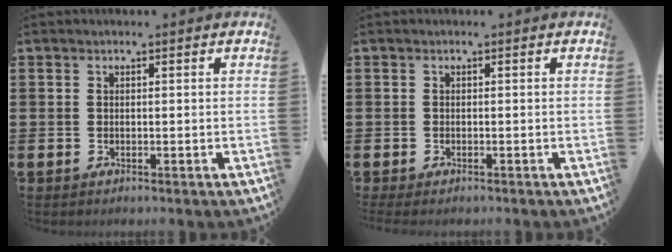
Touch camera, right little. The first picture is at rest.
{"total": 0.6, "force": [-0.5, 0.2, 0.2], "torque": [-0.007, -0.001, -0.010]}